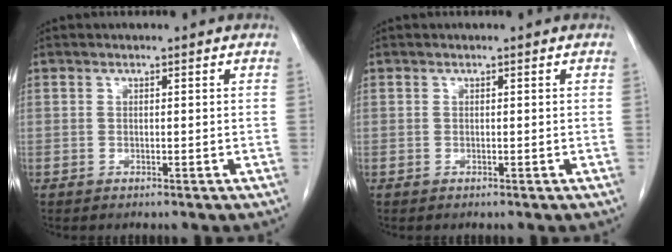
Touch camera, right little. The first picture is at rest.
{"total": 0.0}